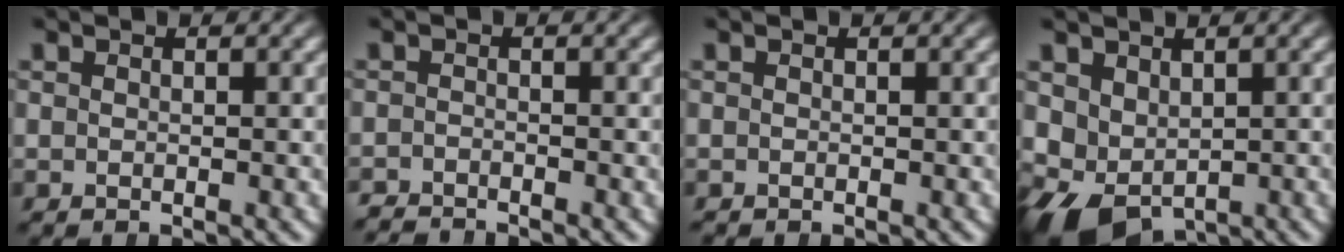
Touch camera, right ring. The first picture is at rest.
{"total": 2.1, "force": [-2.1, 0.5, -0.2], "torque": [0.001, -0.014, -0.035]}
{"total": 0.0}
{"total": 8.5, "force": [-3.6, 6.9, 3.4], "torque": [-0.113, -0.063, -0.028]}